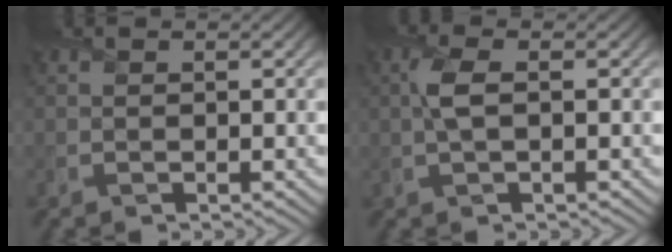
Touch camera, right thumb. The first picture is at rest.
{"total": 3.0, "force": [0.2, 1.1, 2.8], "torque": [-0.068, 0.004, 0.002]}